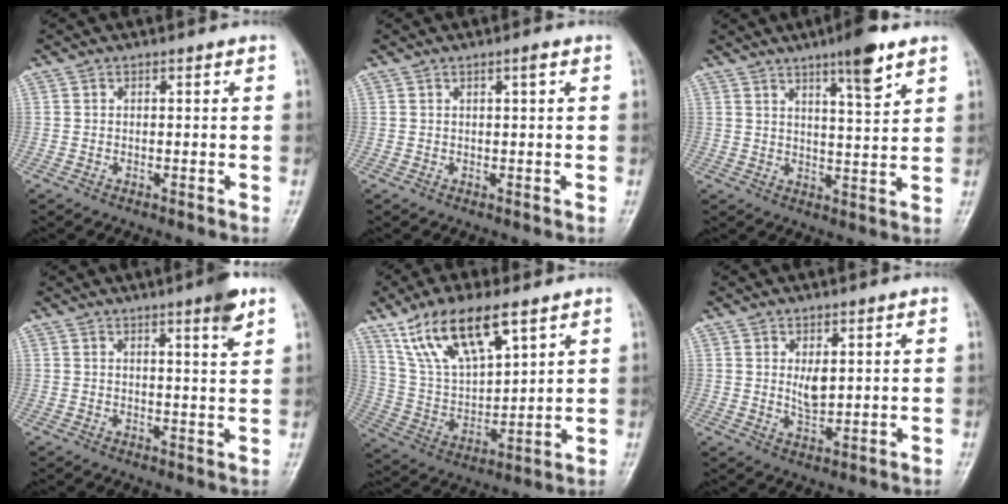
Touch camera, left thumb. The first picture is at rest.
{"total": 1.5, "force": [0.7, 0.1, 1.3], "torque": [-0.023, -0.001, 0.011]}
{"total": 8.4, "force": [5.4, 1.3, 6.3], "torque": [-0.092, -0.031, 0.083]}
{"total": 5.1, "force": [3.2, 0.4, 4.0], "torque": [-0.050, -0.020, 0.043]}
{"total": 16.3, "force": [9.9, 6.3, 11.3], "torque": [-0.191, -0.032, 0.199]}
{"total": 4.0, "force": [1.2, 2.0, 3.3], "torque": [-0.051, -0.015, 0.025]}